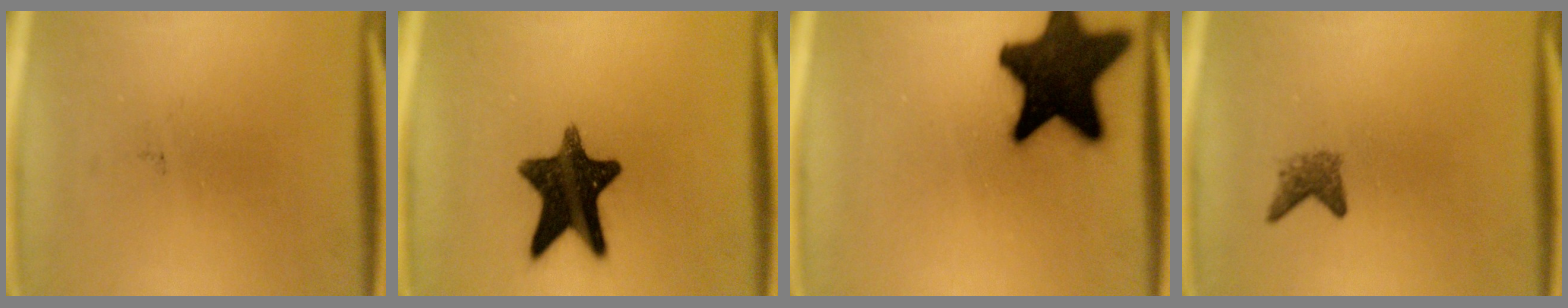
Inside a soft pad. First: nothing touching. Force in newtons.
{"total": 13.5}
{"total": 19.7}
{"total": 2.0}